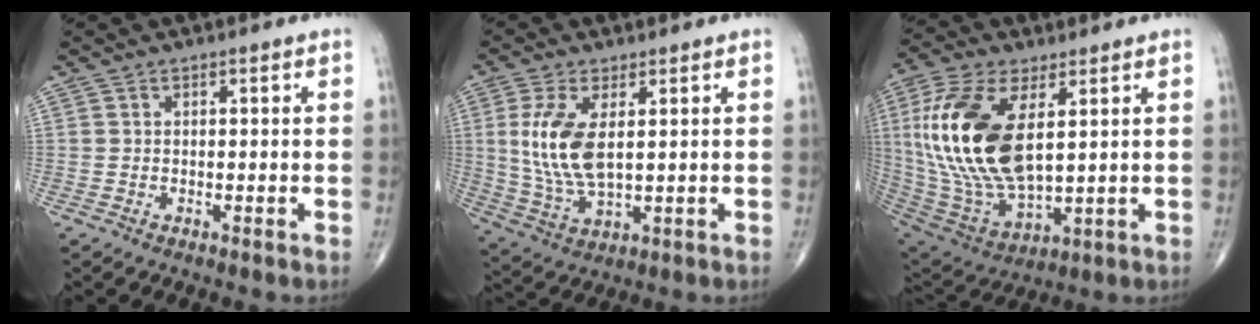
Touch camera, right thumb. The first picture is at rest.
{"total": 11.0, "force": [2.0, 4.9, 9.6], "torque": [-0.209, -0.013, 0.049]}
{"total": 22.4, "force": [4.5, 10.8, 19.1], "torque": [-0.407, -0.025, 0.091]}